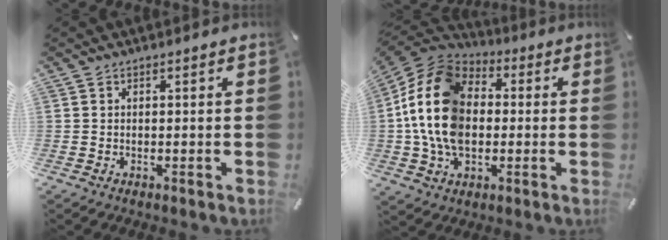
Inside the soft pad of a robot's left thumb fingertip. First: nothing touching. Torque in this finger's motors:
{"motor_torque": [0.56, 1.88, 2.77, 0.00, 0.46]}